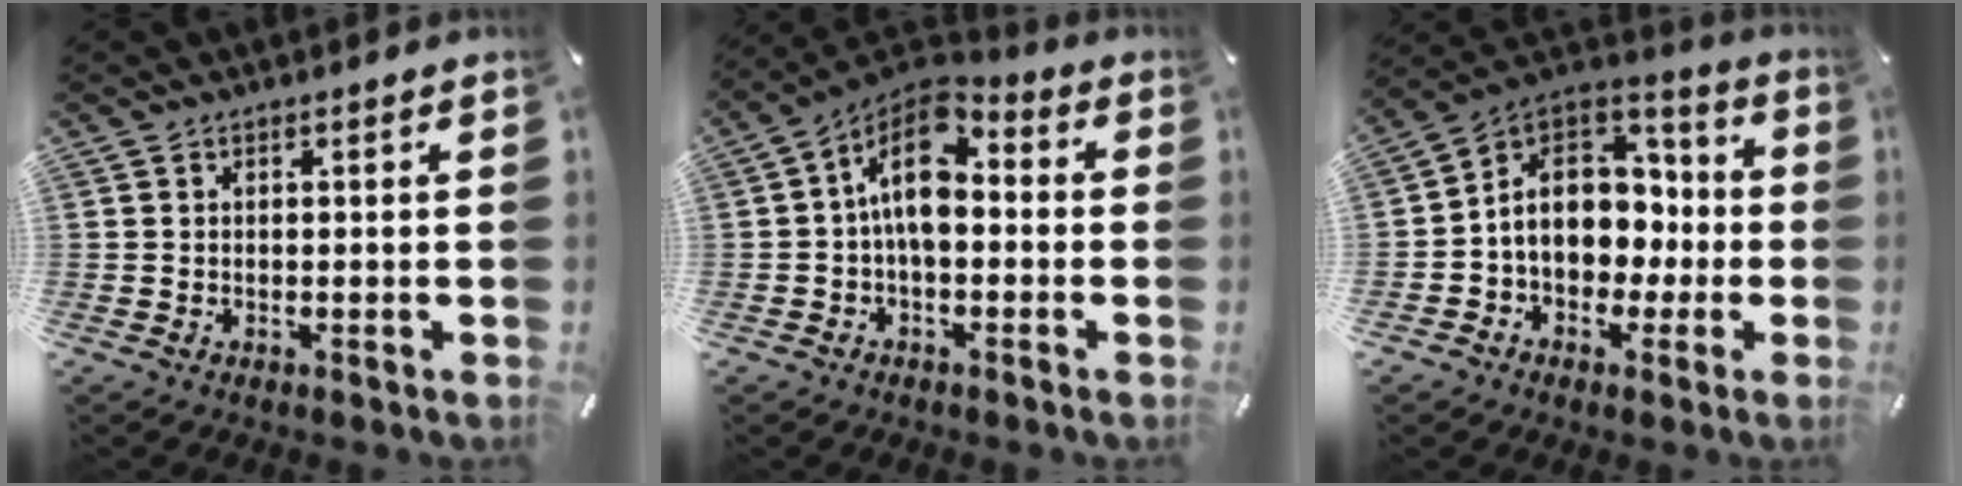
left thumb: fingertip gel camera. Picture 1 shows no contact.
{"total": 12.7, "force": [0.8, 7.5, 10.2], "torque": [-0.198, -0.006, 0.009]}
{"total": 12.9, "force": [-1.2, 11.0, 6.6], "torque": [-0.110, 0.003, -0.016]}